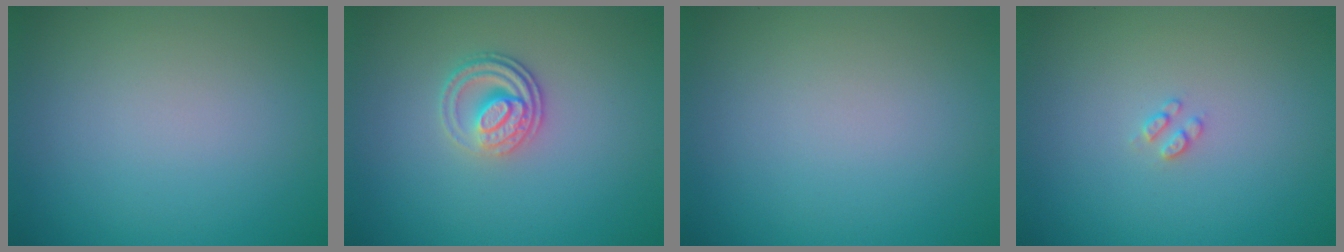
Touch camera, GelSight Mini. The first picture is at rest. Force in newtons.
{"total": 2.8, "press": 2.5, "slide": 1.4}
{"total": 0.0}
{"total": 1.0, "press": 0.9, "slide": 0.2}